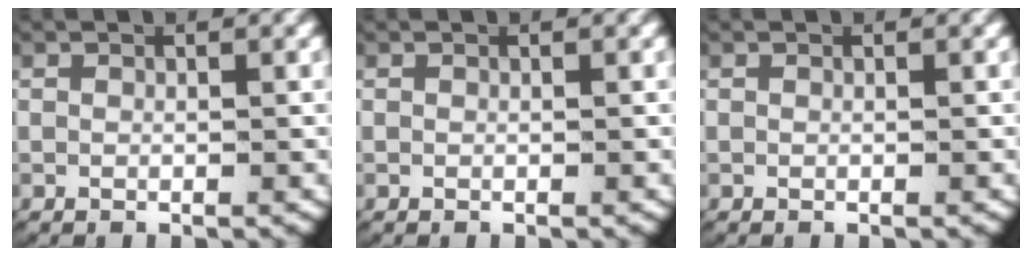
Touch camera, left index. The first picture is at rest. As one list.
[{"total": 0.0}, {"total": 0.0}]